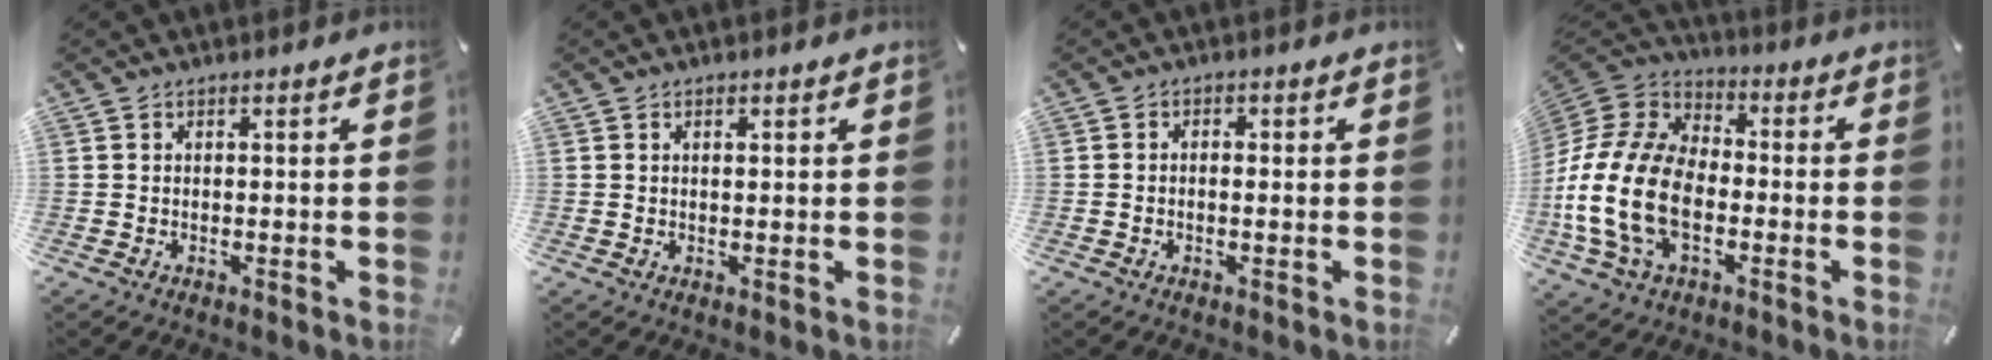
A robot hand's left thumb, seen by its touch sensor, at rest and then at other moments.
{"total": 0.9, "force": [0.3, 0.4, 0.7], "torque": [-0.015, 0.003, 0.004]}
{"total": 1.5, "force": [-0.5, 0.8, 1.1], "torque": [-0.021, 0.004, -0.011]}
{"total": 19.7, "force": [-5.7, 13.0, 13.6], "torque": [-0.298, 0.023, -0.100]}